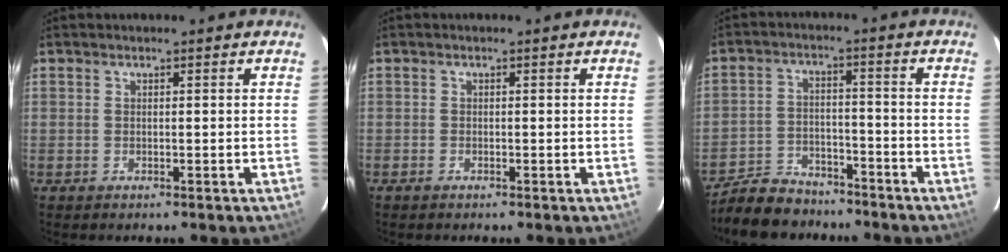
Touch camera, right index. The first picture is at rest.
{"total": 0.7, "force": [-0.6, 0.4, 0.1], "torque": [-0.004, 0.000, -0.012]}
{"total": 10.8, "force": [-9.3, 4.6, 3.1], "torque": [-0.097, 0.004, -0.147]}